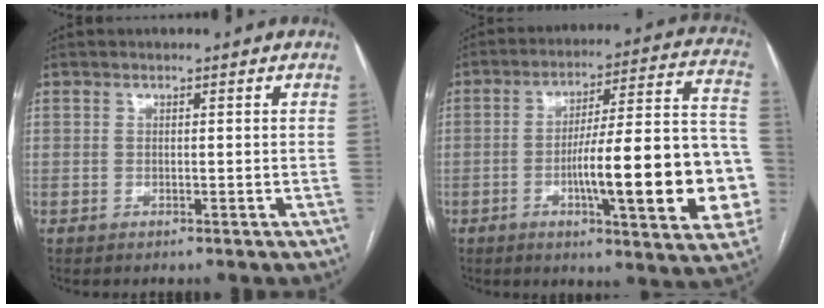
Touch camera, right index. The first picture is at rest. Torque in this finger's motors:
{"motor_torque": [1.98, -0.16, 1.05, 0.21]}